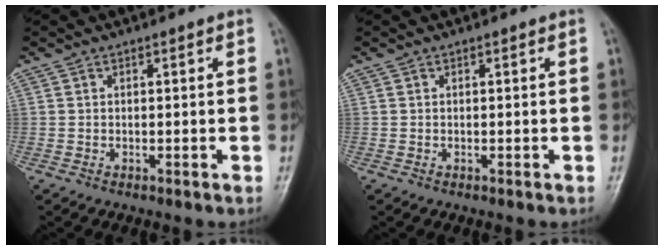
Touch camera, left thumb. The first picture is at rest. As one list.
[{"total": 0.0}]